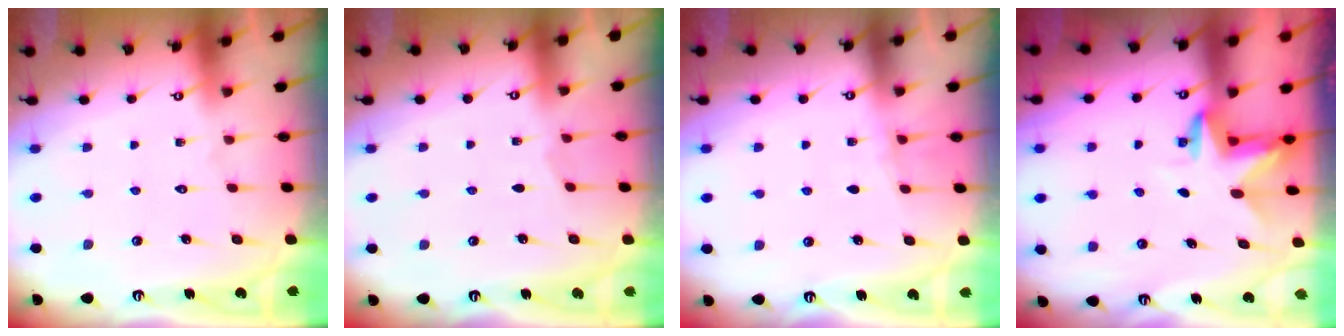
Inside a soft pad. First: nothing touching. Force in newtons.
{"total": 1.6, "press": 1.6, "slide": 0.4}
{"total": 3.0, "press": 2.9, "slide": 0.4}
{"total": 3.2, "press": 3.2, "slide": 0.1}